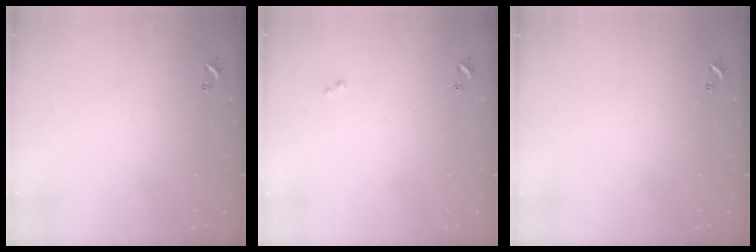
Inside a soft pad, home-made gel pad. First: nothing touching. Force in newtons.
{"total": 0.0}
{"total": 0.0}